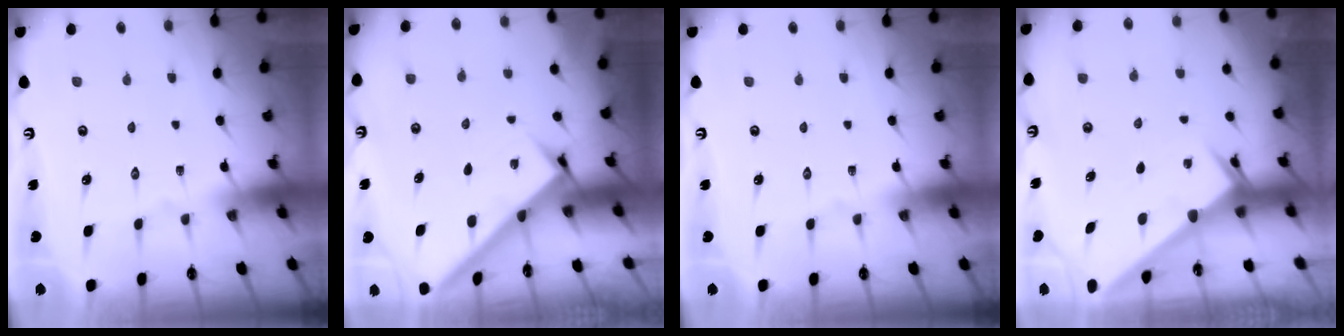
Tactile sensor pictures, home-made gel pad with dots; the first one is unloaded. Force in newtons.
{"total": 2.9, "press": 2.9, "slide": 0.0}
{"total": 0.0}
{"total": 2.0, "press": 2.0, "slide": 0.1}